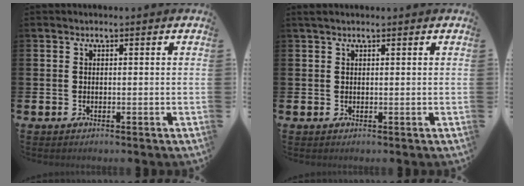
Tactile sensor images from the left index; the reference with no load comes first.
{"total": 0.9, "force": [0.8, 0.1, 0.5], "torque": [-0.016, 0.005, 0.015]}